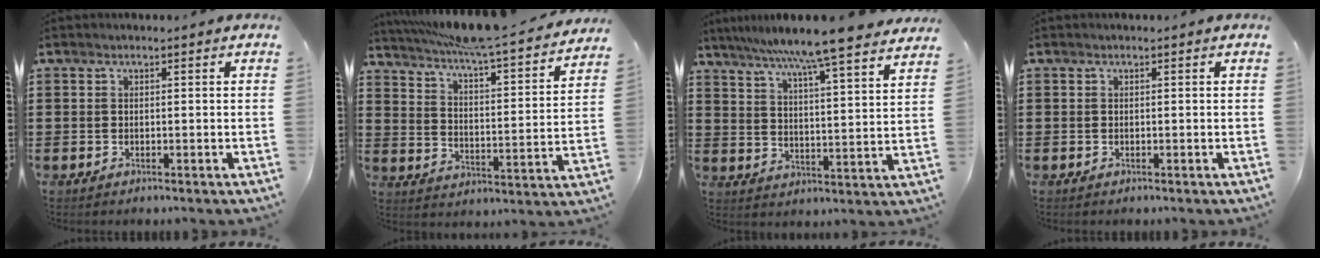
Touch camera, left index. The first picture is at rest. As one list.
[{"total": 6.3, "force": [5.6, -0.5, 2.8], "torque": [-0.079, -0.047, 0.090]}, {"total": 7.8, "force": [6.9, -1.5, 3.3], "torque": [-0.091, -0.052, 0.111]}, {"total": 0.0}]